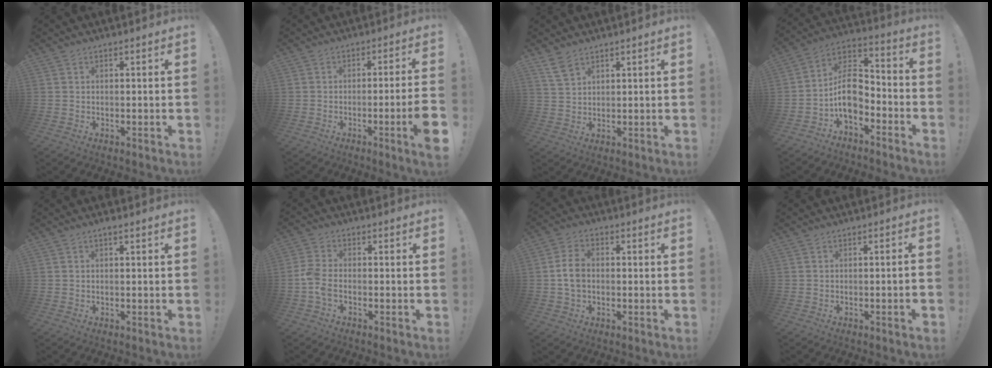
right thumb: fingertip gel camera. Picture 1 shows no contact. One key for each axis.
{"total": 7.6, "fx": -2.9, "fy": -0.5, "fz": 7.0, "tx": -0.115, "ty": 0.004, "tz": -0.046}
{"total": 5.0, "fx": 3.7, "fy": 2.3, "fz": 2.5, "tx": -0.042, "ty": -0.018, "tz": 0.070}
{"total": 11.2, "fx": -3.9, "fy": 7.5, "fz": 7.3, "tx": -0.124, "ty": 0.022, "tz": -0.067}
{"total": 1.0, "fx": 0.1, "fy": -0.1, "fz": 1.0, "tx": -0.019, "ty": 0.000, "tz": 0.002}
{"total": 5.7, "fx": -2.1, "fy": 2.7, "fz": 4.5, "tx": -0.113, "ty": -0.002, "tz": -0.038}
{"total": 6.3, "fx": -0.3, "fy": 4.3, "fz": 4.6, "tx": -0.082, "ty": 0.004, "tz": -0.008}
{"total": 2.1, "fx": -1.1, "fy": -0.2, "fz": 1.7, "tx": -0.033, "ty": 0.001, "tz": -0.017}